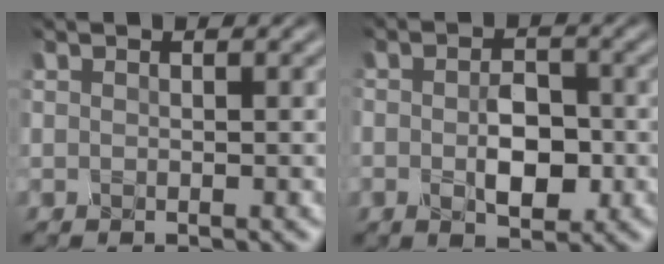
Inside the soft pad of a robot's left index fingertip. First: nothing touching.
{"total": 4.1, "force": [-1.2, 2.3, 3.1], "torque": [-0.054, -0.004, -0.020]}